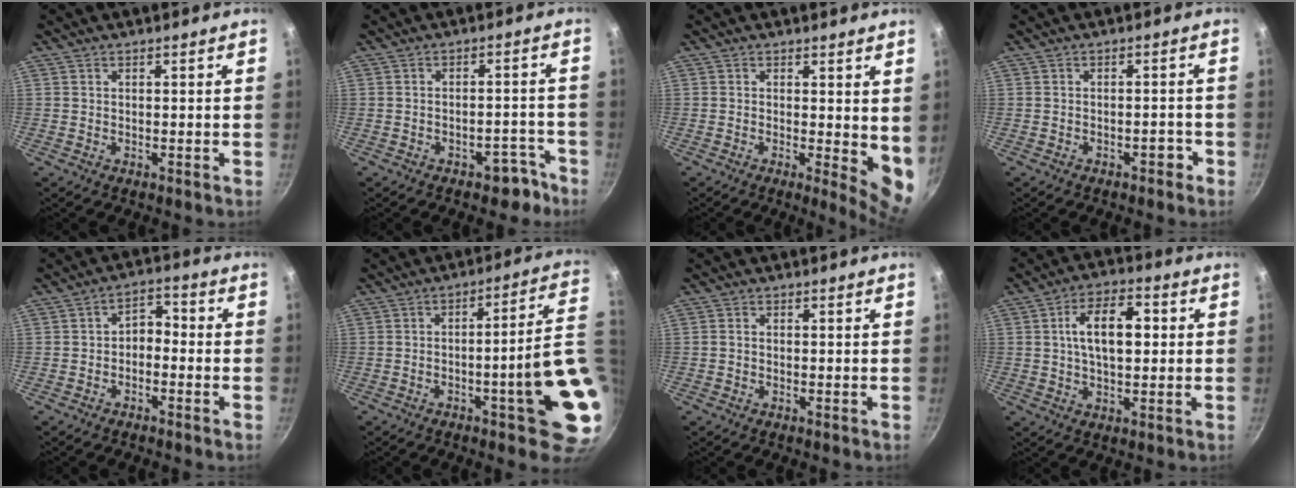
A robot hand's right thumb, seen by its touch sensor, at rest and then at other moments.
{"total": 5.1, "force": [-3.6, 2.8, 2.3], "torque": [0.005, 0.053, -0.026]}
{"total": 6.5, "force": [0.6, 2.3, 6.0], "torque": [-0.074, -0.020, 0.007]}
{"total": 2.0, "force": [-1.3, 1.0, 1.1], "torque": [-0.003, 0.023, -0.011]}
{"total": 4.2, "force": [-1.4, 2.8, 2.8], "torque": [-0.025, 0.030, -0.029]}
{"total": 16.7, "force": [-3.3, 3.1, 16.1], "torque": [-0.183, 0.023, -0.041]}
{"total": 0.7, "force": [-0.2, 0.6, 0.4], "torque": [-0.007, 0.004, -0.006]}
{"total": 10.8, "force": [1.4, 5.8, 8.9], "torque": [-0.128, 0.015, 0.016]}